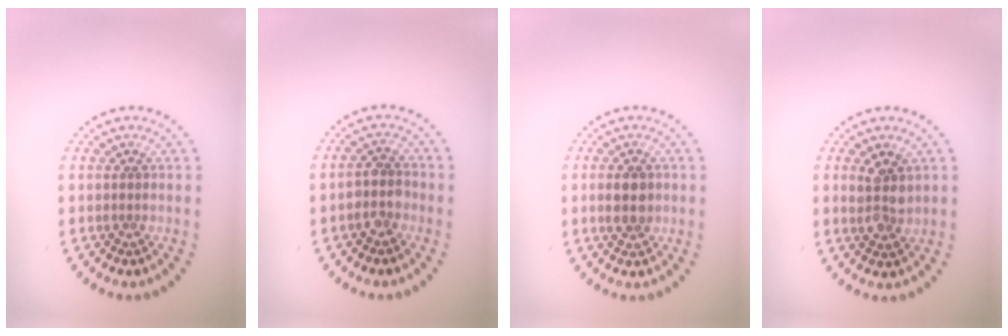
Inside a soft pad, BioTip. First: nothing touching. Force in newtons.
{"total": 2.3, "press": 2.1, "slide": 1.0}
{"total": 2.2, "press": 2.2, "slide": 0.2}
{"total": 2.8, "press": 2.7, "slide": 0.9}